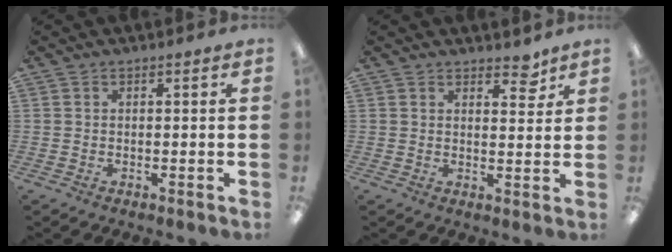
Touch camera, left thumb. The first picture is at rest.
{"total": 4.5, "force": [3.6, 1.8, 1.8], "torque": [-0.004, -0.026, 0.059]}